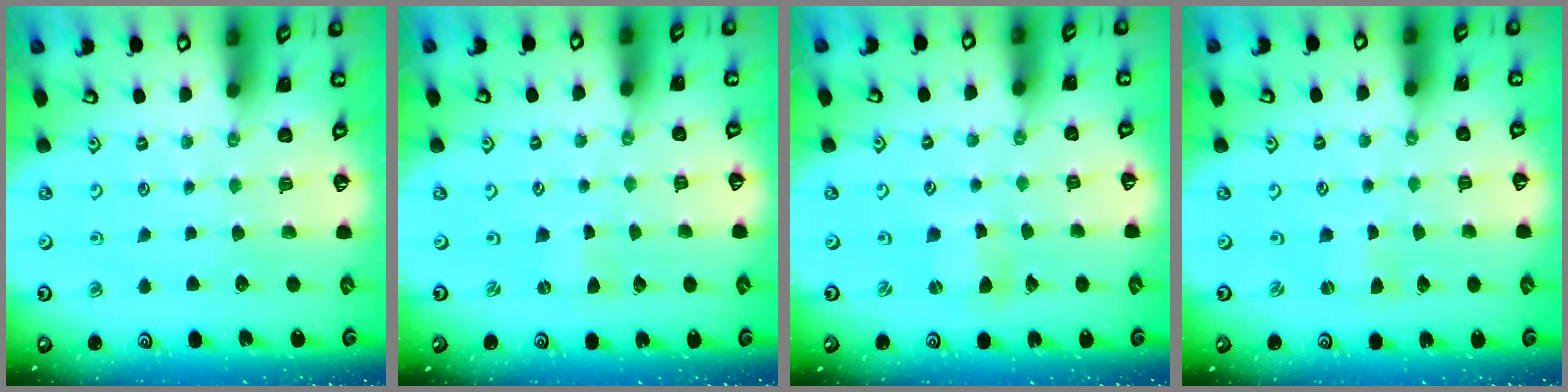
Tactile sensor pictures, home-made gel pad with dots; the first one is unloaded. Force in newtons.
{"total": 0.0}
{"total": 3.0, "press": 3.0, "slide": 0.4}
{"total": 0.7, "press": 0.7, "slide": 0.2}